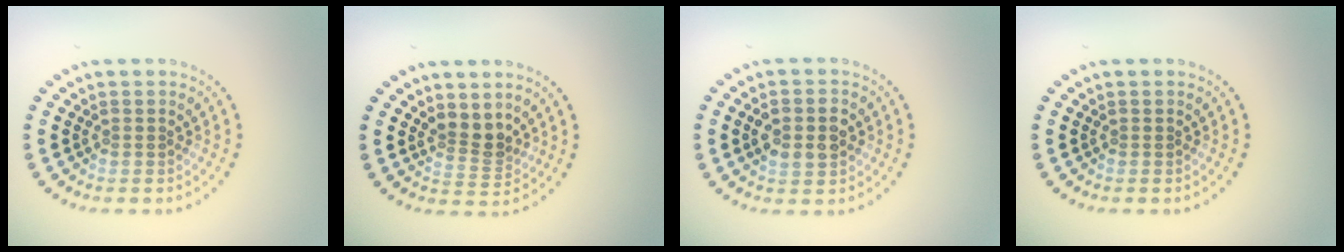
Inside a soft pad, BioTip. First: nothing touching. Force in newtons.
{"total": 2.4, "press": 1.9, "slide": 1.5}
{"total": 3.5, "press": 3.5, "slide": 0.3}
{"total": 0.0}